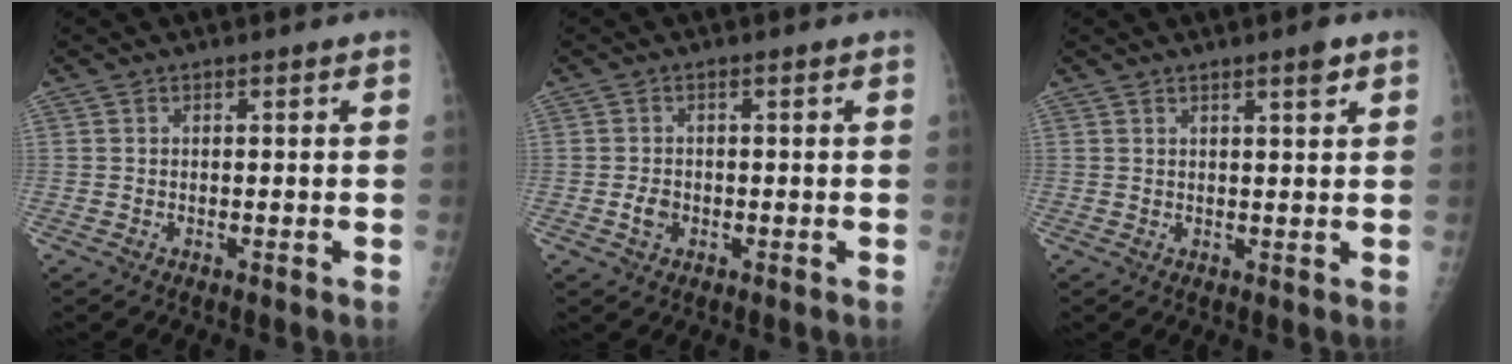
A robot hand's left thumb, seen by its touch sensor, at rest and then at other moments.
{"total": 2.2, "force": [-0.6, 1.7, 1.3], "torque": [-0.019, 0.003, -0.010]}
{"total": 2.6, "force": [1.6, 0.3, 2.0], "torque": [-0.028, -0.010, 0.024]}